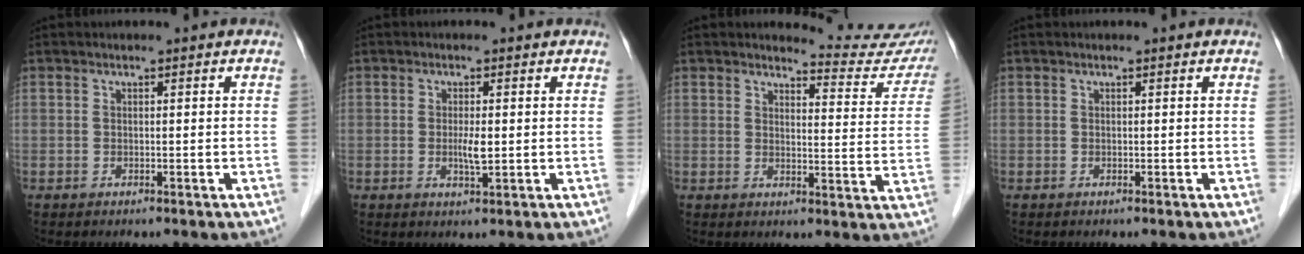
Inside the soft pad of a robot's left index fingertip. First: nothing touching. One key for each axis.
{"total": 2.5, "fx": 0.0, "fy": 0.4, "fz": 2.4, "tx": -0.049, "ty": -0.003, "tz": 0.001}
{"total": 10.8, "fx": 10.8, "fy": 0.7, "fz": 0.5, "tx": 0.008, "ty": -0.072, "tz": 0.104}
{"total": 0.0}